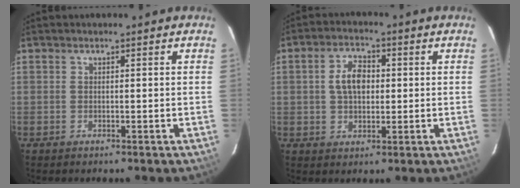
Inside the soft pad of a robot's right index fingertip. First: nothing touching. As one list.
[{"total": 6.3, "force": [0.7, 4.0, 4.8], "torque": [-0.089, 0.014, 0.015]}]